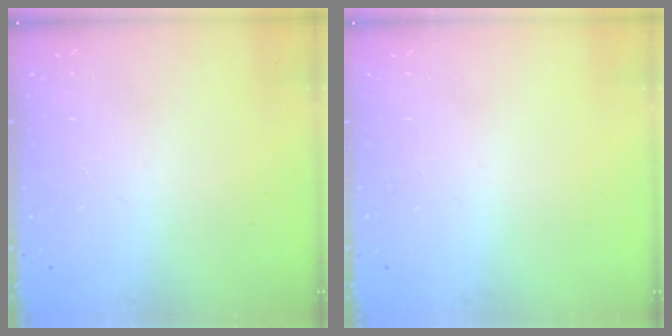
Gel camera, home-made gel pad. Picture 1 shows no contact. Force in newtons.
{"total": 0.0}